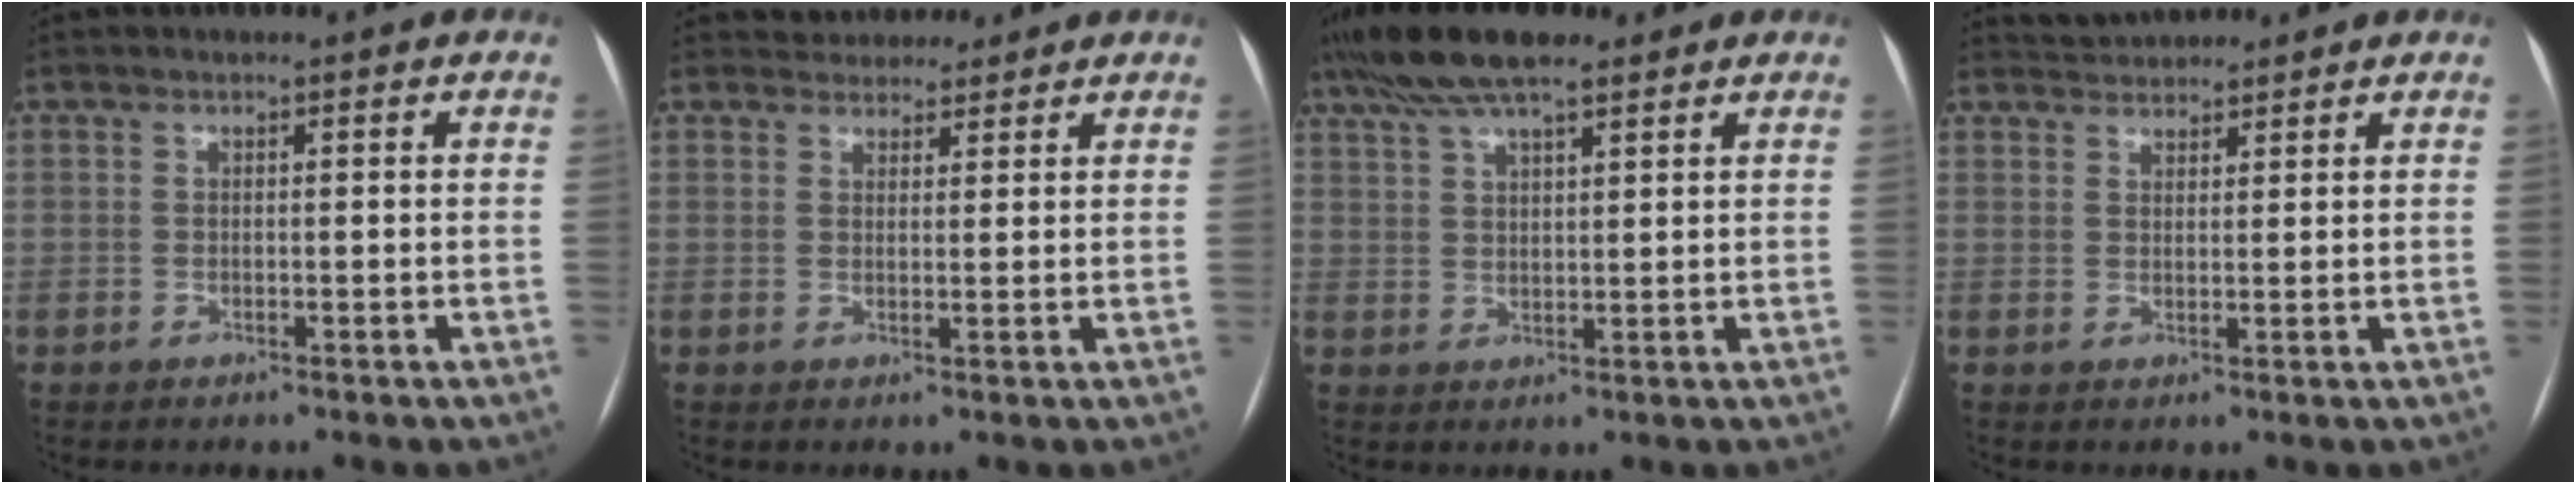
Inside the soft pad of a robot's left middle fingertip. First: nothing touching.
{"total": 5.1, "force": [4.7, 2.1, 0.5], "torque": [0.000, 0.015, 0.063]}
{"total": 11.3, "force": [8.5, 2.7, 6.9], "torque": [-0.131, 0.038, 0.148]}
{"total": 4.3, "force": [4.1, 1.1, 0.4], "torque": [-0.009, 0.031, 0.069]}